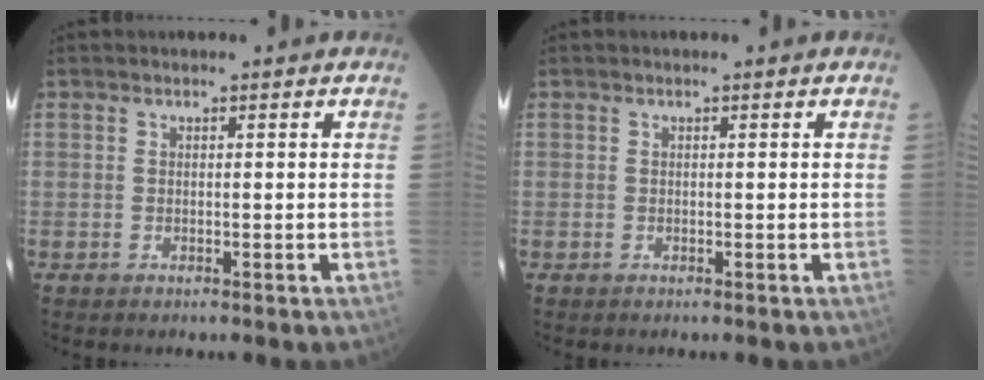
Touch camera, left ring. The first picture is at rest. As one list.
[{"total": 0.0}]